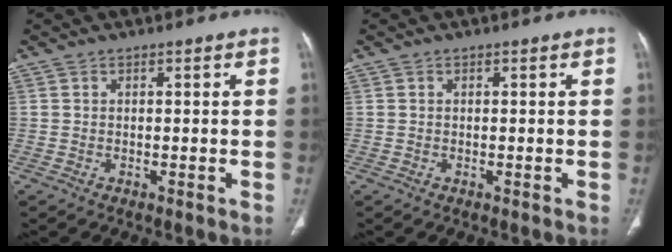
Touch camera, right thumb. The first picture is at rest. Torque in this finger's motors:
{"motor_torque": [0.07, 0.76, -0.02, 0.31, -0.03]}